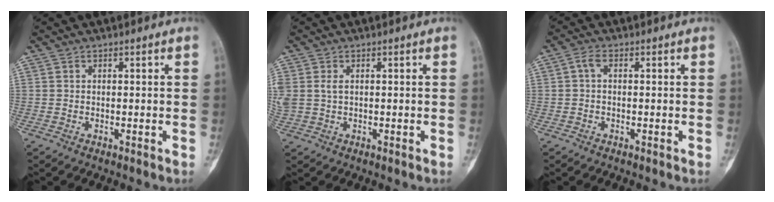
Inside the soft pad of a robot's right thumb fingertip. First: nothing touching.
{"total": 3.5, "force": [0.4, 2.4, 2.5], "torque": [-0.070, 0.007, 0.011]}
{"total": 2.4, "force": [0.3, 1.3, 2.0], "torque": [-0.039, 0.008, 0.004]}